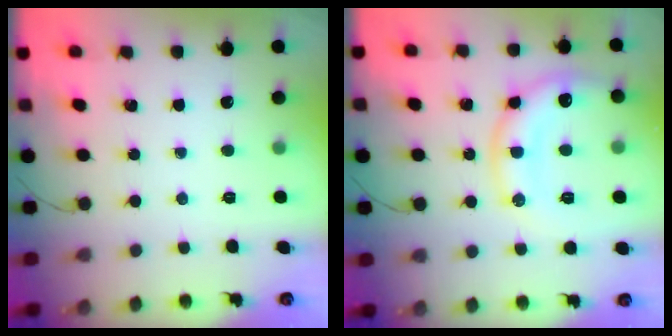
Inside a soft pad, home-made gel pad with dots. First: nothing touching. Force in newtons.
{"total": 13.9, "press": 13.8, "slide": 1.1}